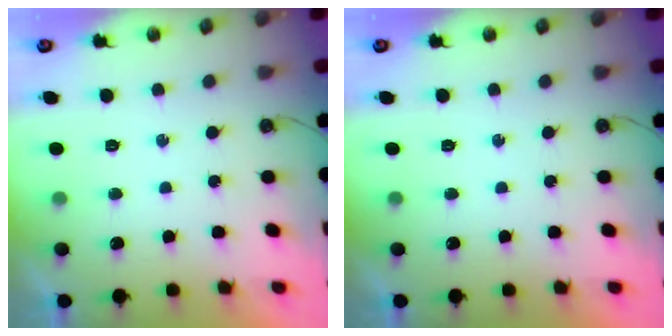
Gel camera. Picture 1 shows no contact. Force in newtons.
{"total": 0.0}